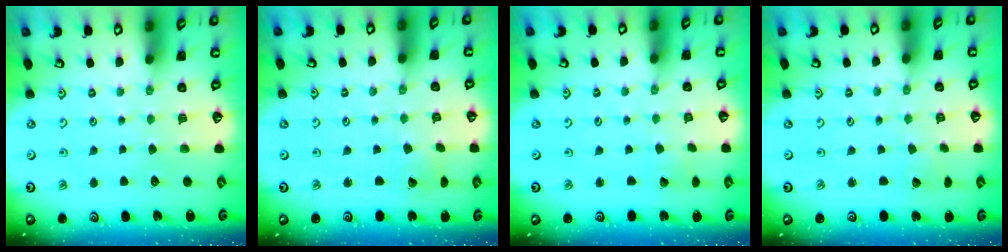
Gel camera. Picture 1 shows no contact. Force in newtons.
{"total": 2.6, "press": 2.6, "slide": 0.1}
{"total": 0.5, "press": 0.5, "slide": 0.0}
{"total": 1.8, "press": 1.8, "slide": 0.0}